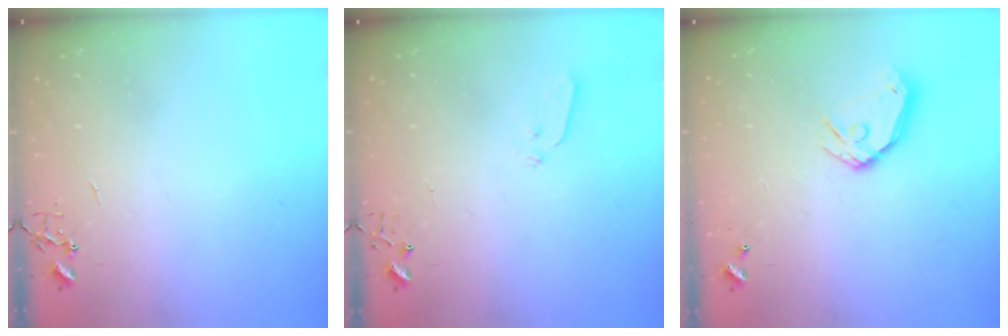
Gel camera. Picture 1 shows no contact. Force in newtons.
{"total": 3.6, "press": 3.6, "slide": 0.6}
{"total": 11.2, "press": 11.0, "slide": 1.8}